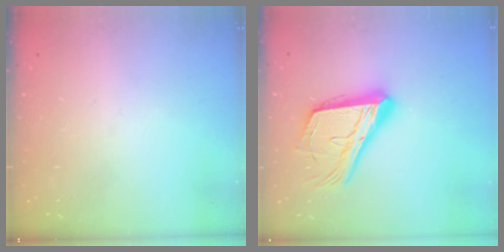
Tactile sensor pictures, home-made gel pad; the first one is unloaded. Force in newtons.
{"total": 21.0, "press": 20.9, "slide": 2.7}